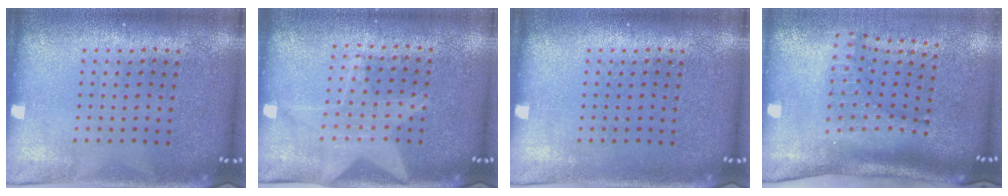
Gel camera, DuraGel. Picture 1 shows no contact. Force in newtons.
{"total": 1.4, "press": 1.4, "slide": 0.2}
{"total": 0.0}
{"total": 1.9, "press": 1.4, "slide": 1.3}